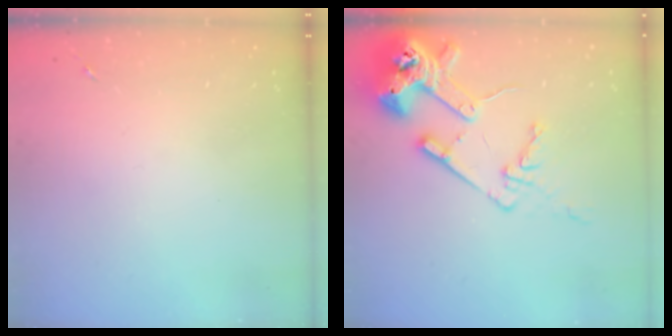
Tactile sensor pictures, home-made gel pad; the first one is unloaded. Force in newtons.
{"total": 16.9, "press": 16.8, "slide": 1.8}